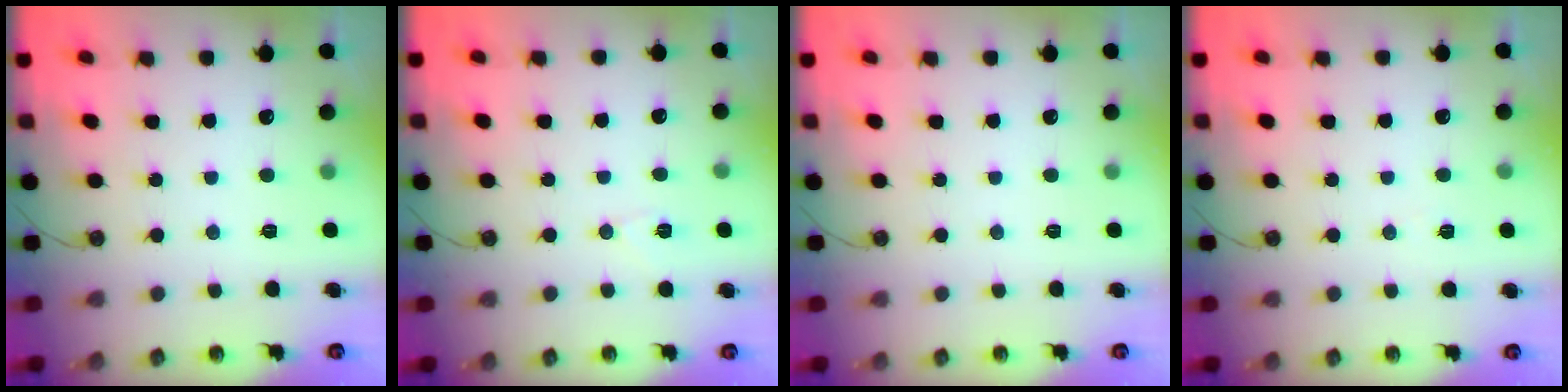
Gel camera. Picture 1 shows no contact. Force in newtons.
{"total": 6.5, "press": 6.4, "slide": 1.3}
{"total": 0.0}
{"total": 5.2, "press": 2.9, "slide": 4.2}